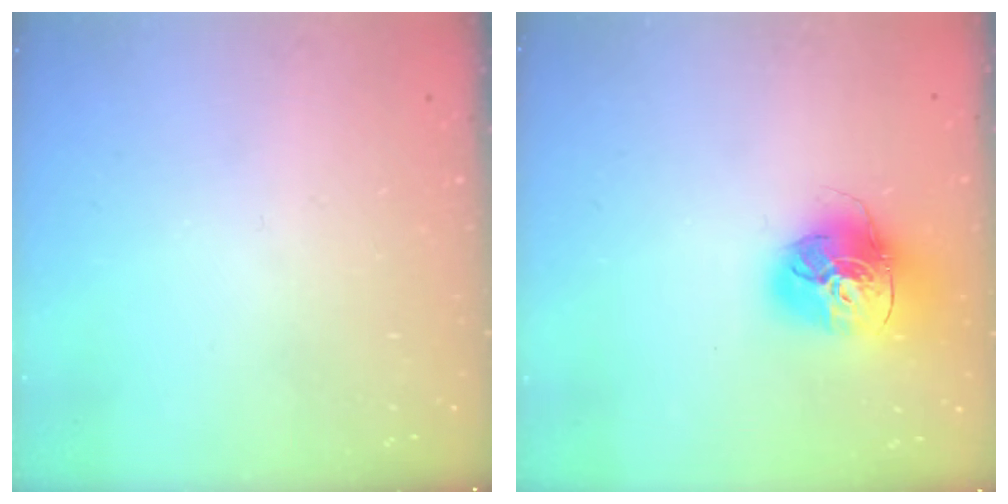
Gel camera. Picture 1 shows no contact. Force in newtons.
{"total": 17.4, "press": 17.3, "slide": 2.1}